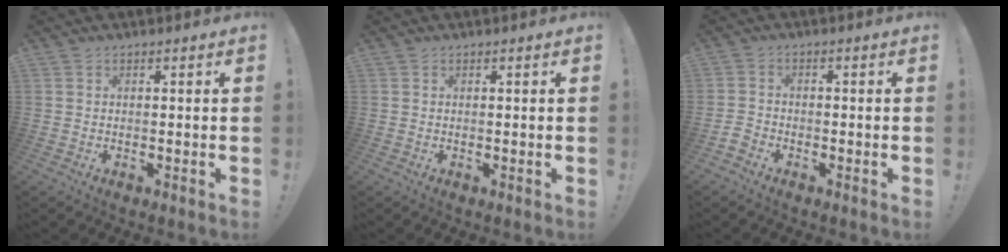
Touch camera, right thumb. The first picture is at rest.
{"total": 0.0}
{"total": 3.2, "force": [-2.5, 1.7, 0.9], "torque": [-0.030, 0.007, -0.049]}